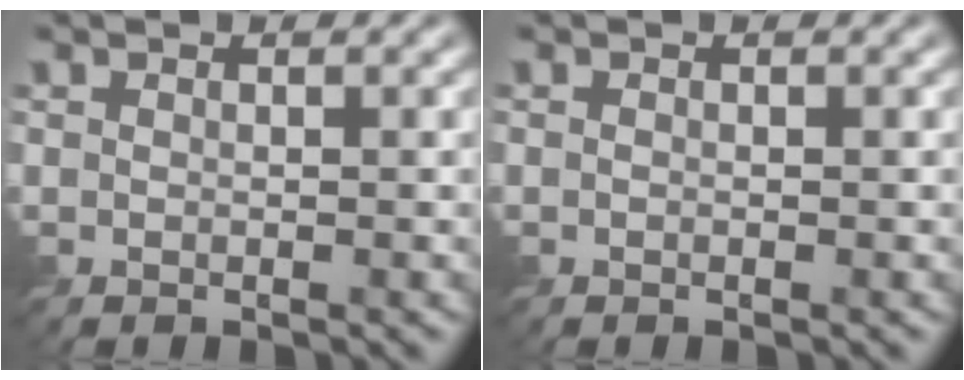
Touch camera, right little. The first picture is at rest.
{"total": 0.0}